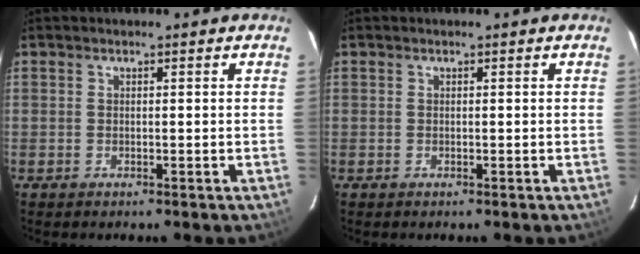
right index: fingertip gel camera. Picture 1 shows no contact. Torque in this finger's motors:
{"motor_torque": [0.00, 0.00, 0.00, 0.00]}